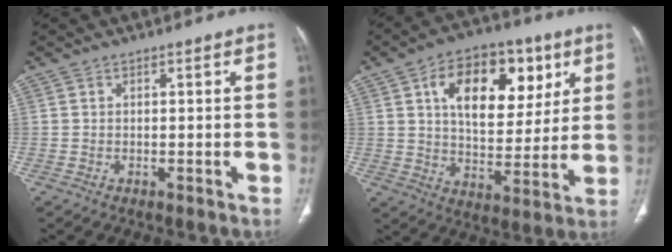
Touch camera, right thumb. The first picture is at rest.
{"total": 19.4, "force": [7.1, 11.5, 13.9], "torque": [-0.163, -0.011, 0.112]}